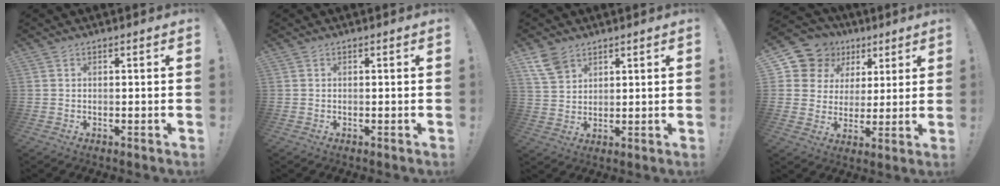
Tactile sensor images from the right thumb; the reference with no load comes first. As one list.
[{"total": 0.0}, {"total": 7.2, "force": [4.8, 4.3, 3.0], "torque": [-0.053, -0.020, 0.095]}, {"total": 12.4, "force": [6.6, 10.0, 3.2], "torque": [-0.059, -0.038, 0.137]}]